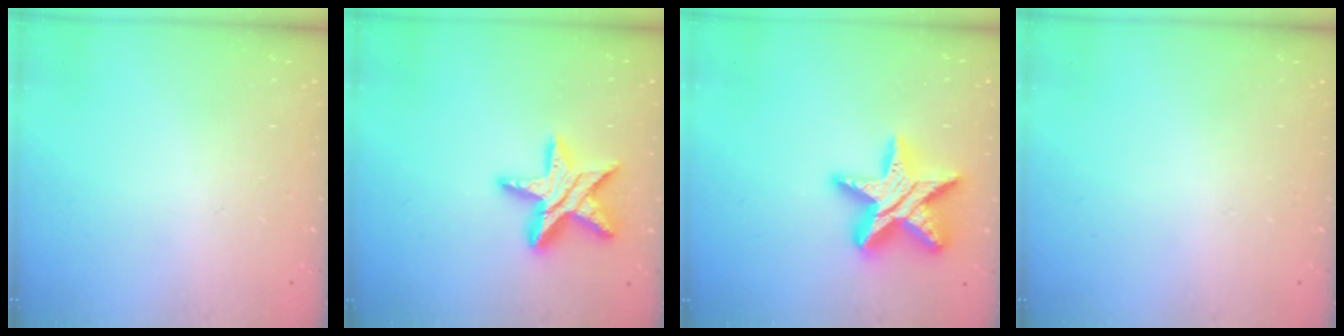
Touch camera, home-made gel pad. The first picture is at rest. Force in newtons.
{"total": 15.3, "press": 15.3, "slide": 1.0}
{"total": 18.7, "press": 18.6, "slide": 1.1}
{"total": 0.0}